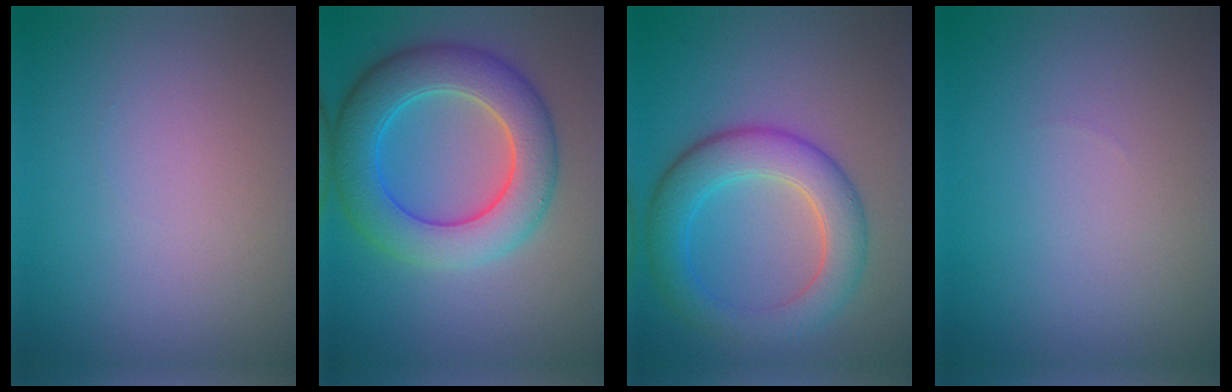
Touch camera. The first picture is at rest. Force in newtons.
{"total": 8.3, "press": 8.3, "slide": 0.4}
{"total": 6.2, "press": 6.2, "slide": 0.1}
{"total": 0.0}